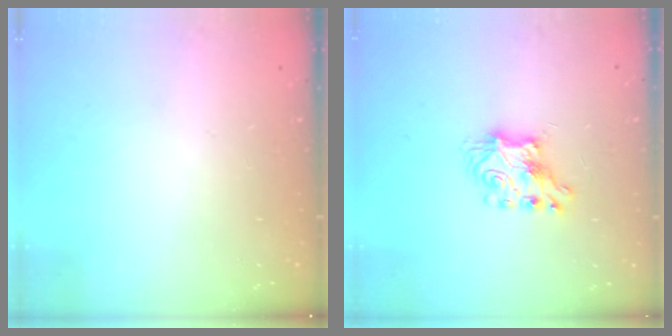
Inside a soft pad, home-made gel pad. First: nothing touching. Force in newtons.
{"total": 7.3, "press": 7.2, "slide": 0.6}